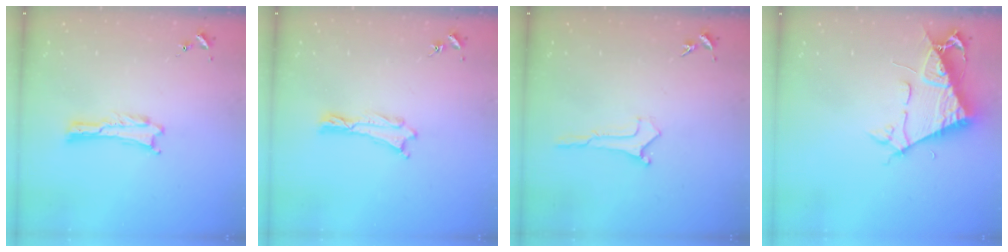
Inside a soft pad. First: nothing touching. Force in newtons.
{"total": 0.0}
{"total": 0.0}
{"total": 7.7, "press": 7.6, "slide": 1.1}